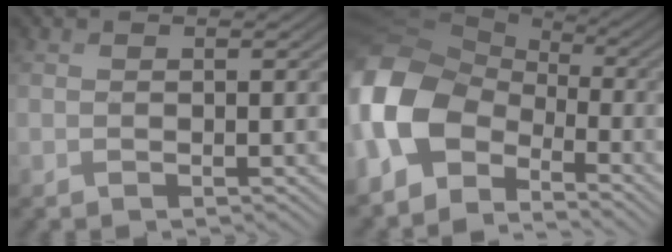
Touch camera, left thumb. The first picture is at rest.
{"total": 12.9, "force": [-4.1, 8.9, 8.4], "torque": [-0.231, -0.019, -0.088]}